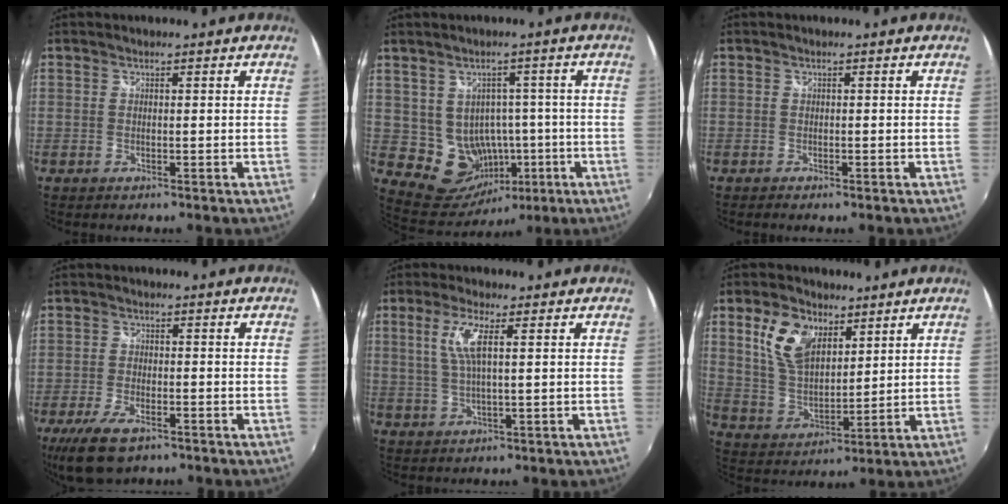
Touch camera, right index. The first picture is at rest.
{"total": 10.6, "force": [-1.5, 9.9, 3.6], "torque": [-0.081, 0.015, 0.007]}
{"total": 0.9, "force": [-0.7, 0.5, 0.3], "torque": [-0.009, -0.004, -0.014]}
{"total": 9.4, "force": [-6.0, 4.1, 6.0], "torque": [-0.148, -0.022, -0.109]}
{"total": 6.0, "force": [1.6, 1.0, 5.7], "torque": [-0.117, 0.001, 0.034]}
{"total": 11.5, "force": [5.5, 6.8, 7.5], "torque": [-0.151, 0.016, 0.114]}